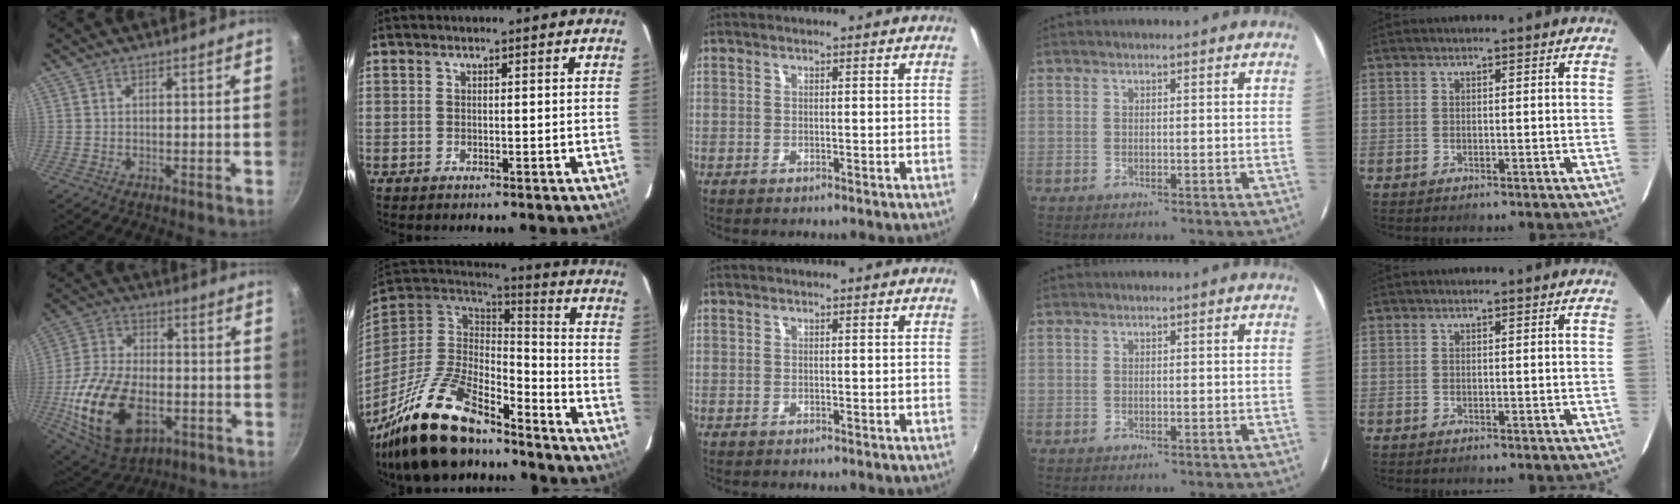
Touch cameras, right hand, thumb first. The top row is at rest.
{"thumb": {"total": 20.7, "force": [-6.1, 12.3, 15.4], "torque": [-0.293, 0.021, -0.100]}, "index": {"total": 23.5, "force": [-17.8, 8.1, 13.1], "torque": [-0.274, -0.026, -0.311]}}